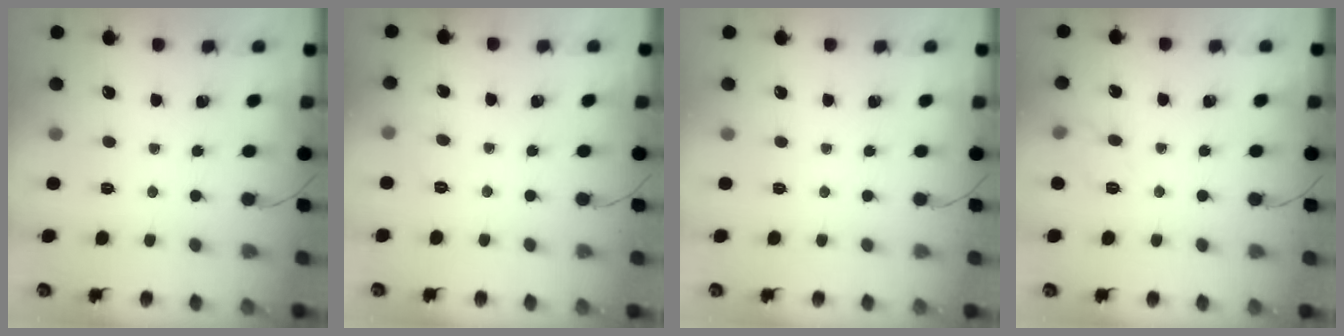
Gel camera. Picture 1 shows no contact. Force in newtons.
{"total": 4.3, "press": 4.1, "slide": 1.0}
{"total": 0.0}
{"total": 7.4, "press": 7.3, "slide": 1.1}